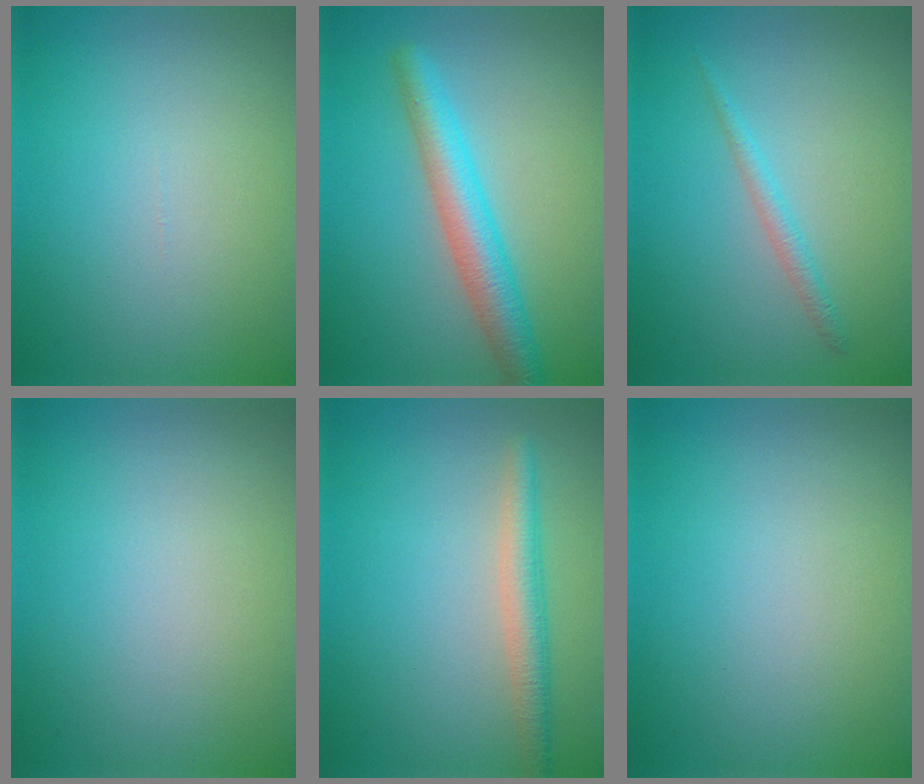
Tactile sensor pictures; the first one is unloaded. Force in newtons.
{"total": 4.6, "press": 4.6, "slide": 0.1}
{"total": 1.4, "press": 1.4, "slide": 0.0}
{"total": 0.0}
{"total": 2.7, "press": 2.7, "slide": 0.2}
{"total": 0.0}